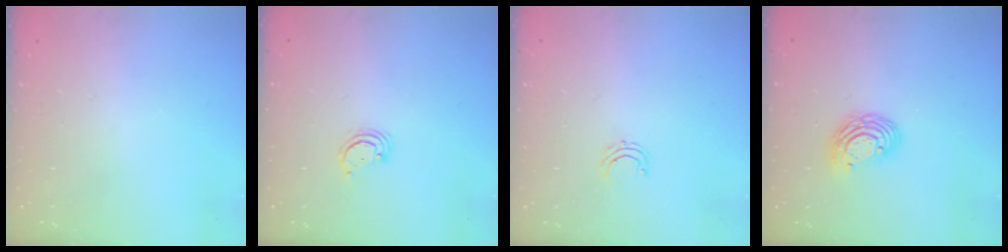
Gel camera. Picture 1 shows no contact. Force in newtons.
{"total": 2.8, "press": 2.8, "slide": 0.2}
{"total": 3.9, "press": 3.9, "slide": 0.3}
{"total": 8.5, "press": 8.4, "slide": 1.3}